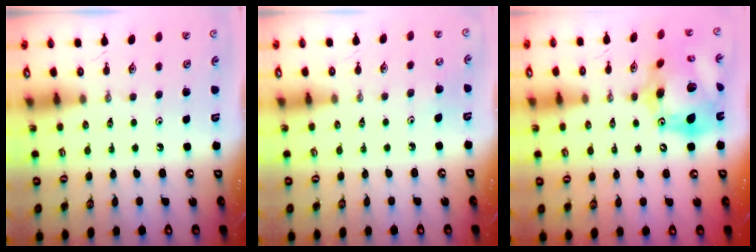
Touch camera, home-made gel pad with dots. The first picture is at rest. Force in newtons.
{"total": 5.3, "press": 5.1, "slide": 1.6}
{"total": 21.6, "press": 21.5, "slide": 2.3}